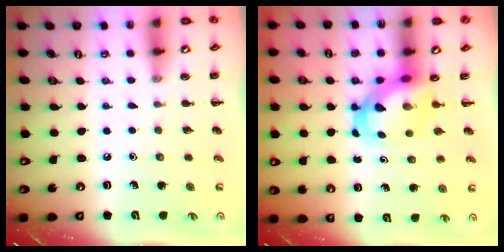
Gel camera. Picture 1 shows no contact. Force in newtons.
{"total": 4.8, "press": 4.6, "slide": 1.1}